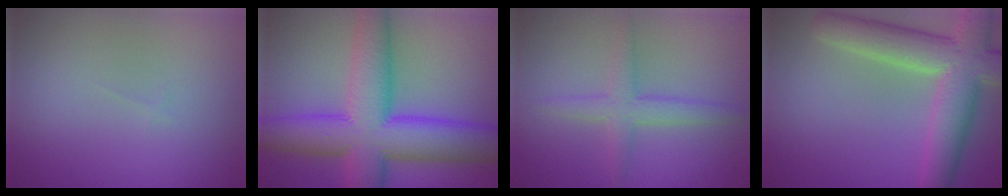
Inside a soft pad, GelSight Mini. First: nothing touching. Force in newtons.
{"total": 11.8, "press": 11.8, "slide": 0.1}
{"total": 2.7, "press": 2.7, "slide": 0.0}
{"total": 8.1, "press": 8.1, "slide": 0.8}